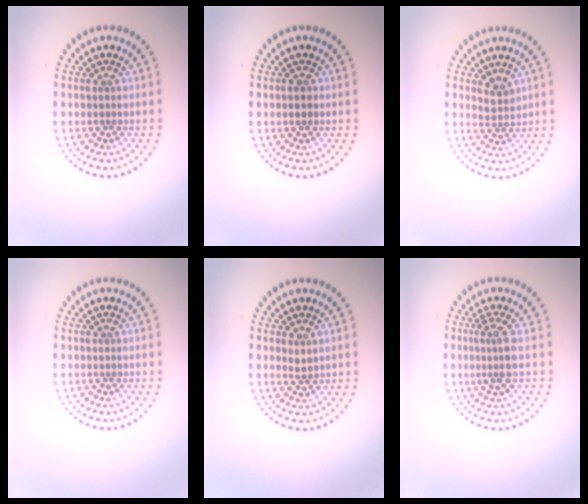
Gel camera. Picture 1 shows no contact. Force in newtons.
{"total": 1.5, "press": 1.5, "slide": 0.1}
{"total": 1.7, "press": 1.3, "slide": 1.2}
{"total": 0.0}
{"total": 0.8, "press": 0.7, "slide": 0.3}
{"total": 2.3, "press": 1.8, "slide": 1.5}